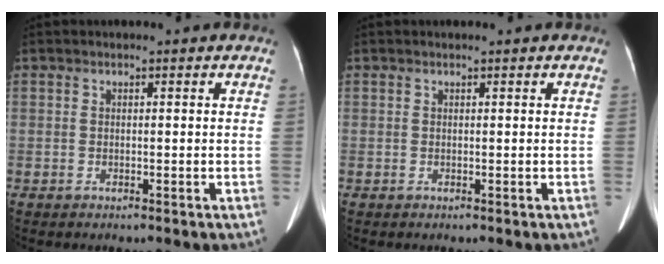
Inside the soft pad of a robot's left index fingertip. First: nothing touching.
{"total": 0.0}